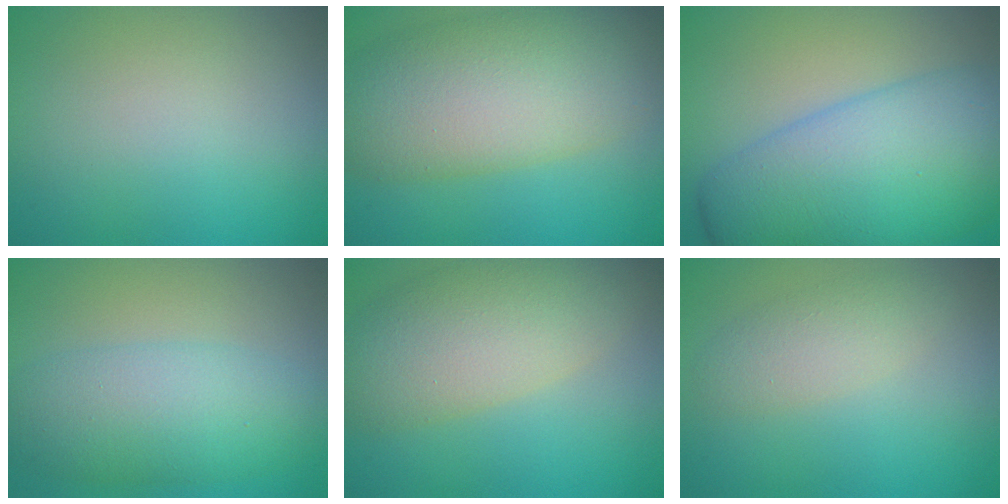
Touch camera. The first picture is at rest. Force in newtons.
{"total": 10.6, "press": 10.6, "slide": 0.5}
{"total": 12.3, "press": 12.3, "slide": 0.2}
{"total": 6.2, "press": 6.2, "slide": 0.0}
{"total": 7.7, "press": 7.7, "slide": 0.5}
{"total": 2.6, "press": 2.6, "slide": 0.1}